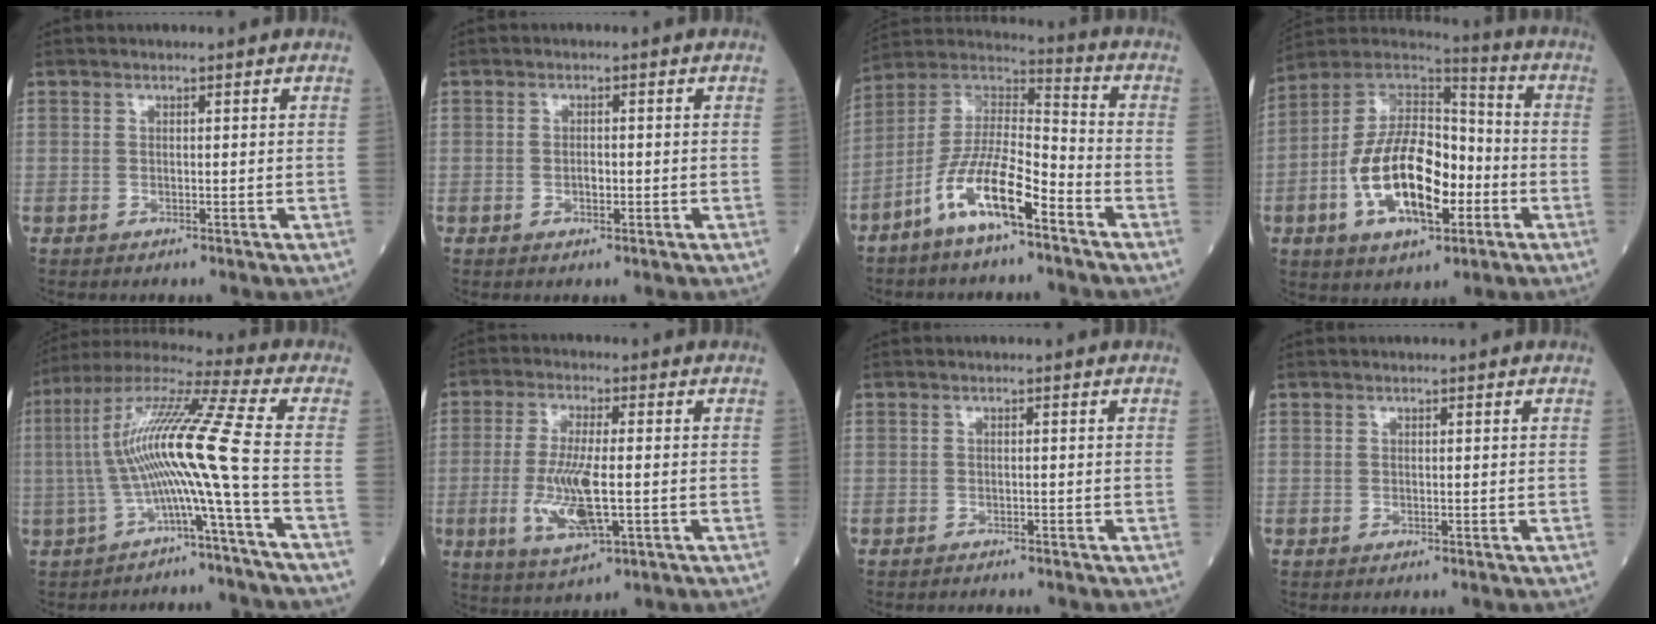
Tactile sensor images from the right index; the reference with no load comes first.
{"total": 1.6, "force": [-0.4, 0.8, 1.3], "torque": [-0.021, 0.002, -0.007]}
{"total": 12.2, "force": [-6.8, 2.5, 9.9], "torque": [-0.193, 0.003, -0.133]}
{"total": 18.2, "force": [-4.8, 8.0, 15.6], "torque": [-0.297, 0.017, -0.083]}
{"total": 13.6, "force": [-3.1, -2.2, 13.1], "torque": [-0.255, 0.030, -0.065]}
{"total": 9.5, "force": [-1.8, 2.1, 9.1], "torque": [-0.190, -0.013, -0.030]}
{"total": 1.1, "force": [-1.1, 0.0, 0.2], "torque": [-0.006, -0.003, -0.015]}
{"total": 0.0}